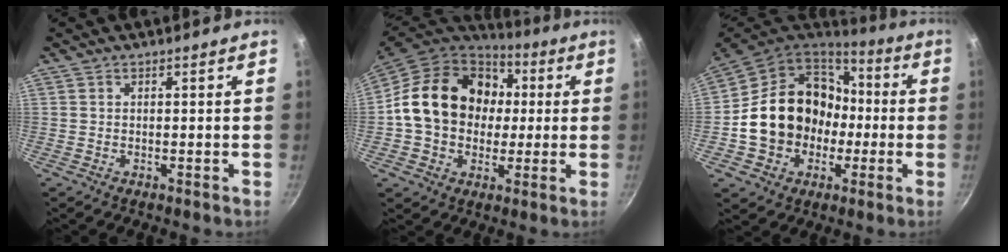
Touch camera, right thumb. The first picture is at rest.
{"total": 20.2, "force": [2.3, 16.2, 11.8], "torque": [-0.173, 0.030, 0.032]}
{"total": 20.2, "force": [-1.1, 16.9, 11.0], "torque": [-0.167, 0.050, -0.006]}